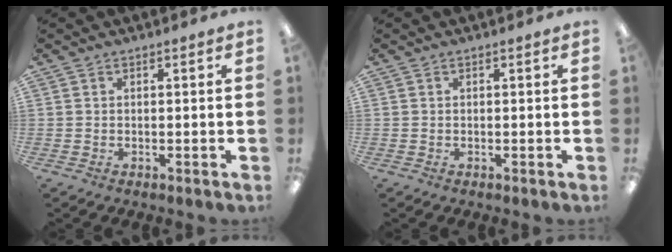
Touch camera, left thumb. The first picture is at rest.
{"total": 0.0}